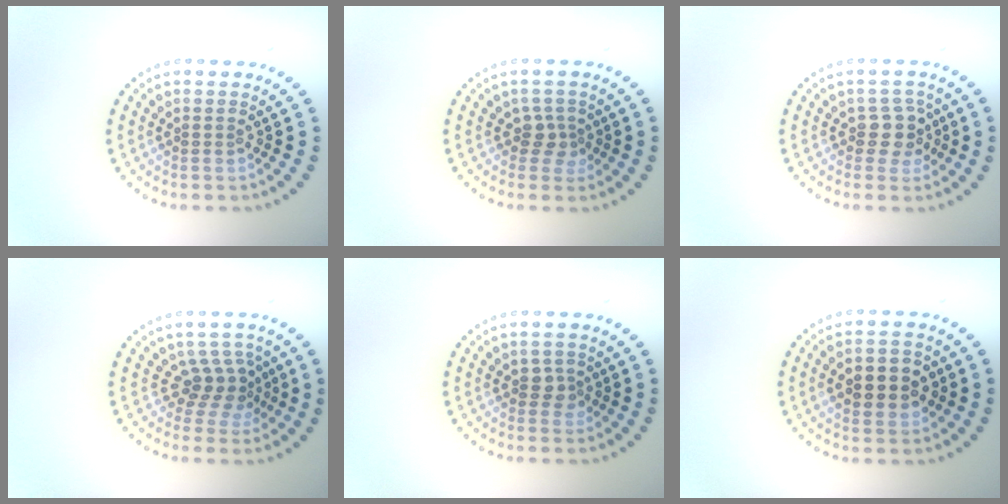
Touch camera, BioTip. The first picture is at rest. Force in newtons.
{"total": 1.7, "press": 1.3, "slide": 1.1}
{"total": 2.4, "press": 2.0, "slide": 1.3}
{"total": 2.8, "press": 1.9, "slide": 2.0}
{"total": 1.5, "press": 1.4, "slide": 0.6}
{"total": 4.9, "press": 4.9, "slide": 0.3}